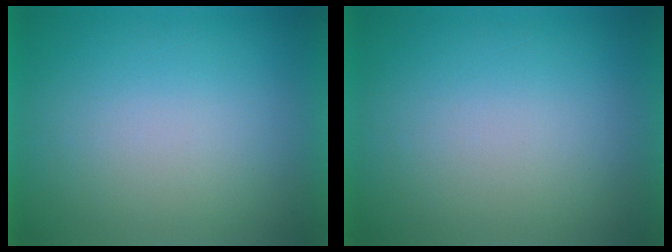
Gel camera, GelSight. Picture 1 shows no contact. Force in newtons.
{"total": 0.0}